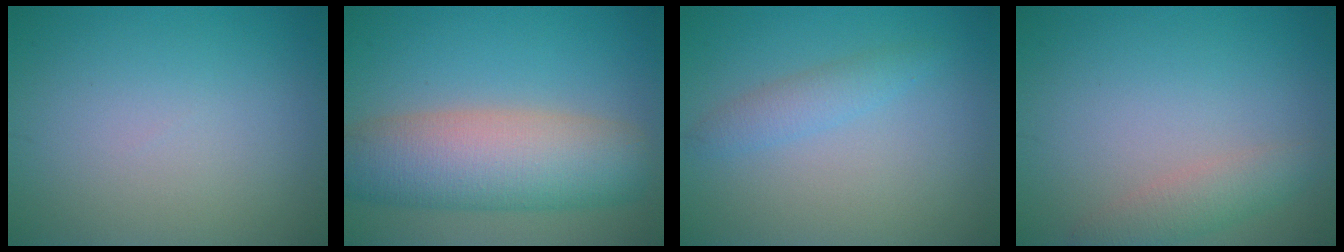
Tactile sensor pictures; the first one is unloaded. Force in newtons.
{"total": 9.0, "press": 9.0, "slide": 0.7}
{"total": 2.0, "press": 2.0, "slide": 0.1}
{"total": 2.4, "press": 2.4, "slide": 0.2}